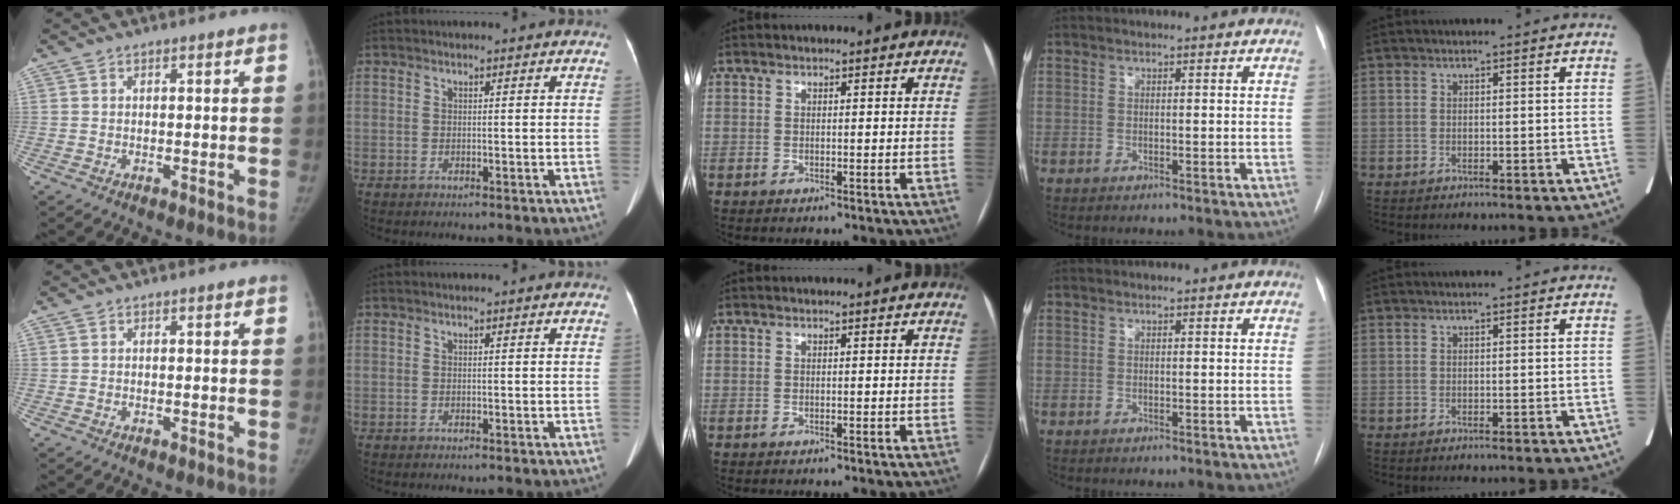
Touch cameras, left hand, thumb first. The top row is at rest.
{}